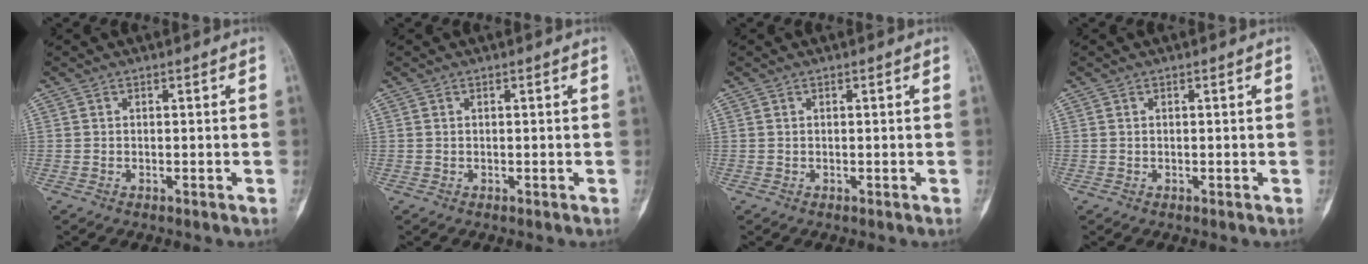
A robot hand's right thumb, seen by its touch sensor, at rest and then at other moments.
{"total": 0.0}
{"total": 0.0}
{"total": 0.0}